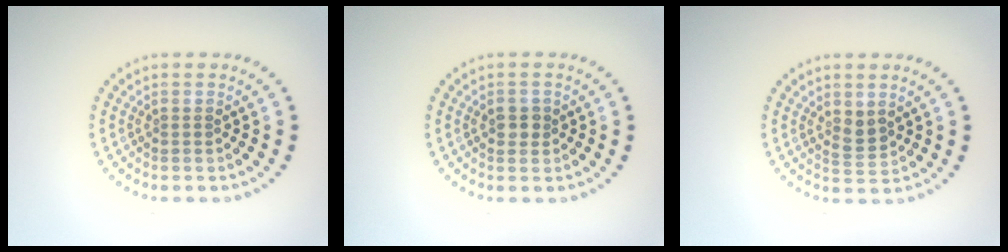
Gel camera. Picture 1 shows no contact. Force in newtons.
{"total": 1.4, "press": 1.4, "slide": 0.3}
{"total": 1.8, "press": 1.6, "slide": 0.9}